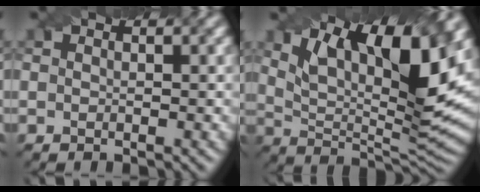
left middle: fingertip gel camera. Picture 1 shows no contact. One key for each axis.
{"total": 13.9, "fx": 6.8, "fy": 4.5, "fz": 11.3, "tx": -0.177, "ty": 0.001, "tz": 0.110}